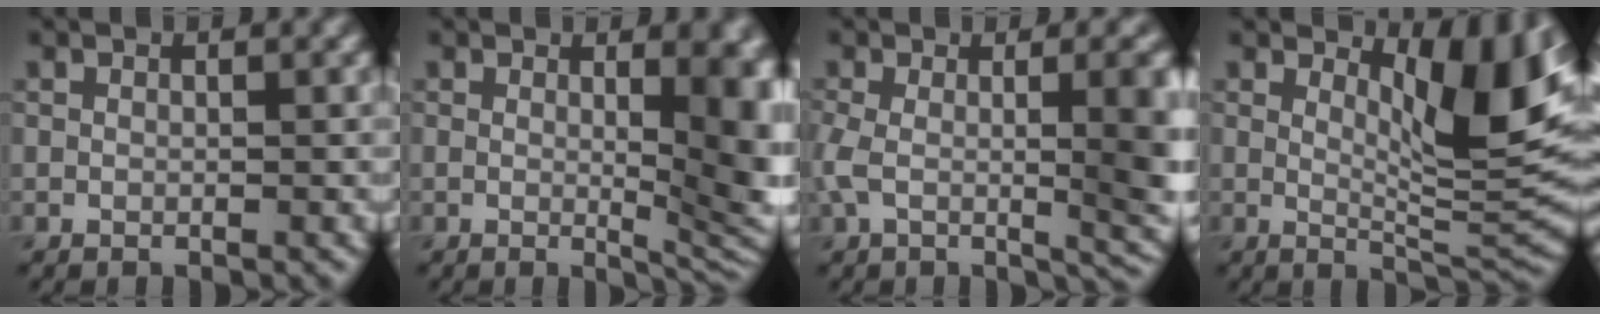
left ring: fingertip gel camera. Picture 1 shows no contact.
{"total": 10.1, "force": [1.2, 3.9, 9.2], "torque": [-0.065, 0.000, 0.016]}
{"total": 10.5, "force": [-0.2, 4.3, 9.6], "torque": [-0.161, -0.016, 0.003]}
{"total": 8.0, "force": [2.9, 2.5, 7.1], "torque": [-0.096, -0.012, 0.048]}